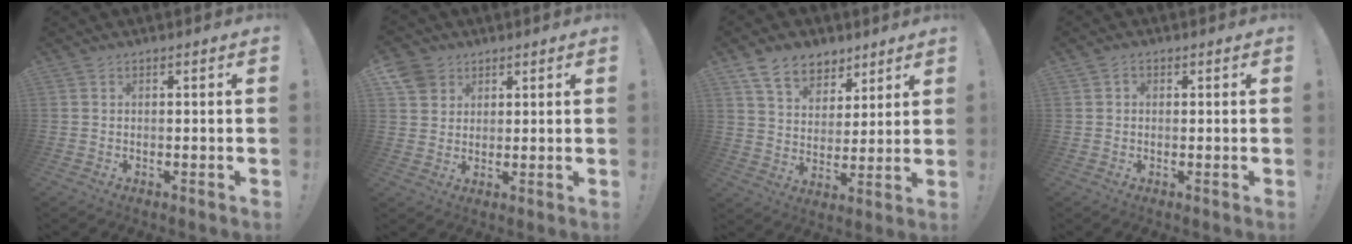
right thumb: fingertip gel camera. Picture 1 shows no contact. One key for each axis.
{"total": 6.4, "fx": 3.5, "fy": 5.1, "fz": 1.4, "tx": -0.031, "ty": -0.016, "tz": 0.072}
{"total": 11.8, "fx": 7.9, "fy": 7.7, "fz": 4.3, "tx": -0.076, "ty": -0.044, "tz": 0.154}
{"total": 1.2, "fx": 0.2, "fy": 1.1, "fz": 0.5, "tx": -0.006, "ty": 0.003, "tz": 0.002}